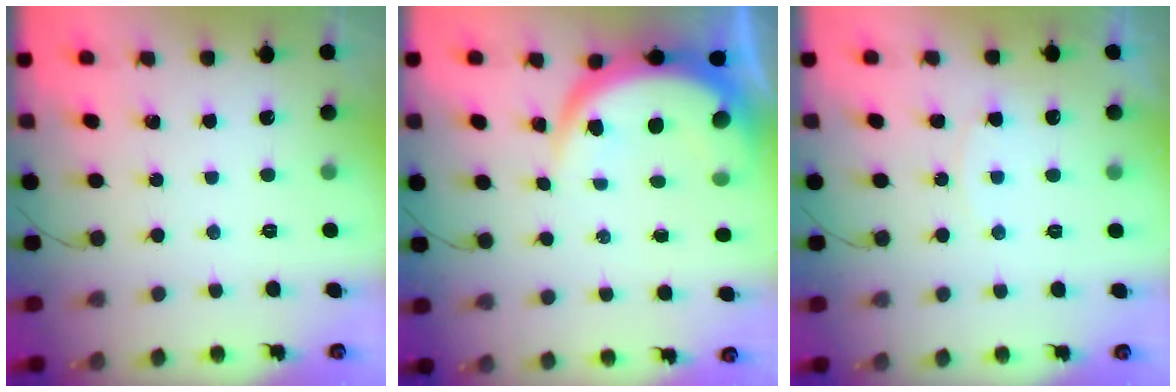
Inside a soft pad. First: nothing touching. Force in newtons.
{"total": 8.0, "press": 8.0, "slide": 0.9}
{"total": 5.7, "press": 5.6, "slide": 0.6}